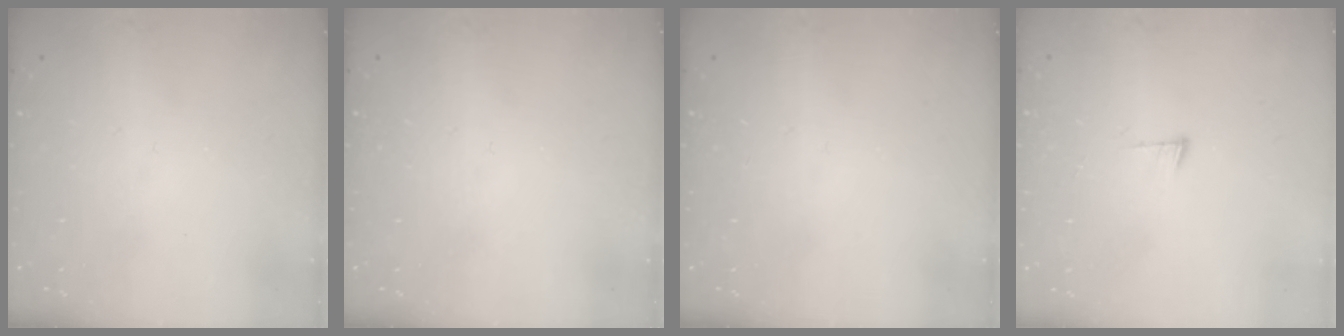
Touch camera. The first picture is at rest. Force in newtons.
{"total": 0.0}
{"total": 0.0}
{"total": 3.6, "press": 3.5, "slide": 0.5}